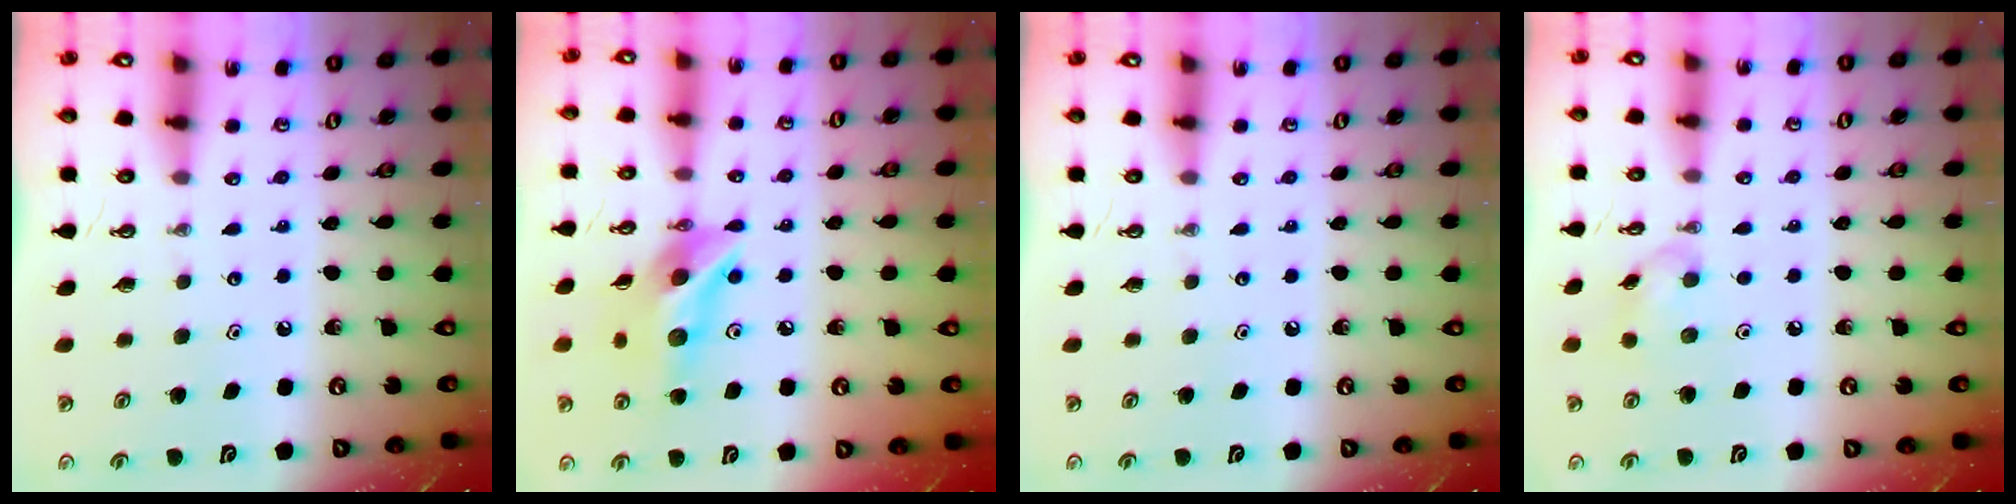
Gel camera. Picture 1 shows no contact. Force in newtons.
{"total": 13.8, "press": 13.7, "slide": 1.2}
{"total": 0.0}
{"total": 6.8, "press": 6.8, "slide": 0.9}